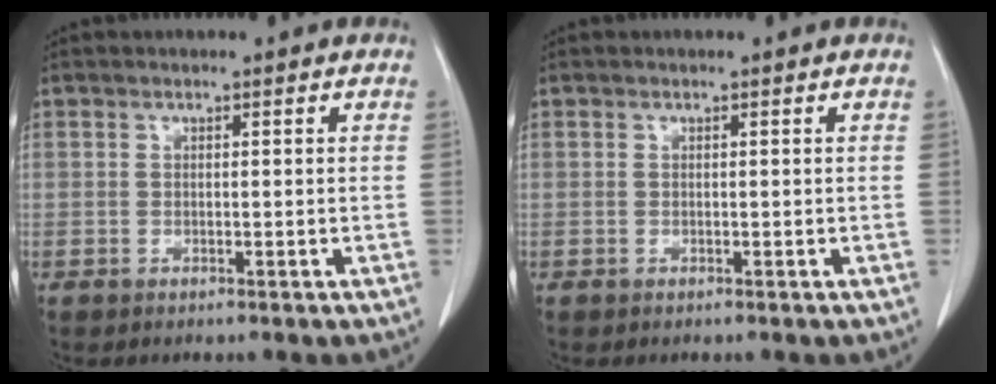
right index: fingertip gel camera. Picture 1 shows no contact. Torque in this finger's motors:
{"motor_torque": [-0.01, 0.12, -0.02, 0.01]}